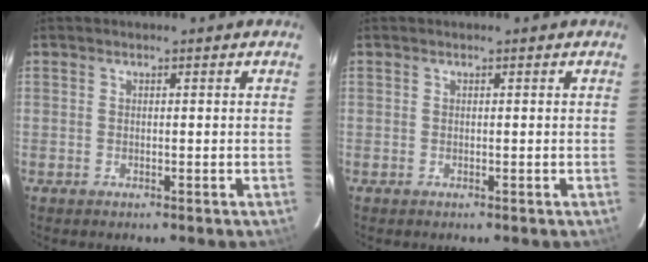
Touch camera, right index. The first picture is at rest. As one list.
[{"total": 0.0}]